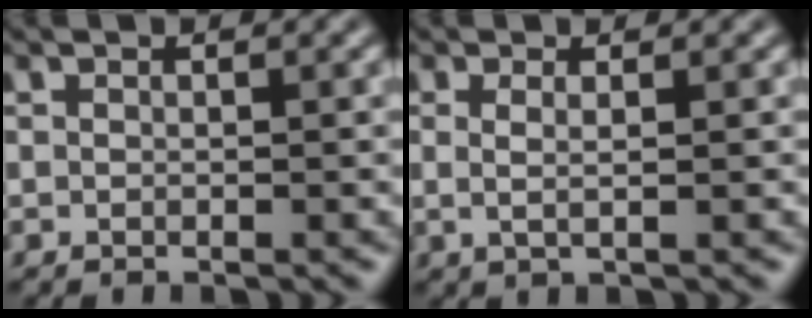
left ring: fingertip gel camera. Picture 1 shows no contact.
{"total": 1.3, "force": [0.3, 0.3, 1.2], "torque": [-0.023, -0.004, 0.002]}